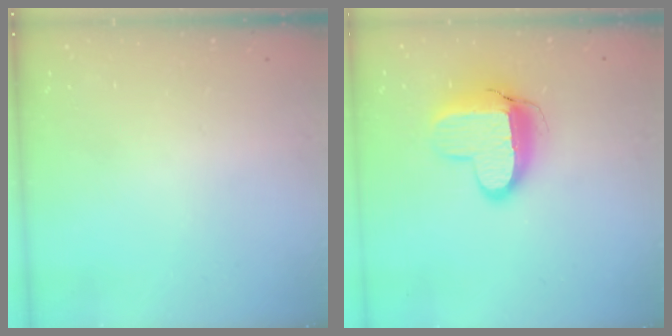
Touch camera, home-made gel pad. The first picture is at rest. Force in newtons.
{"total": 13.3, "press": 13.3, "slide": 1.0}